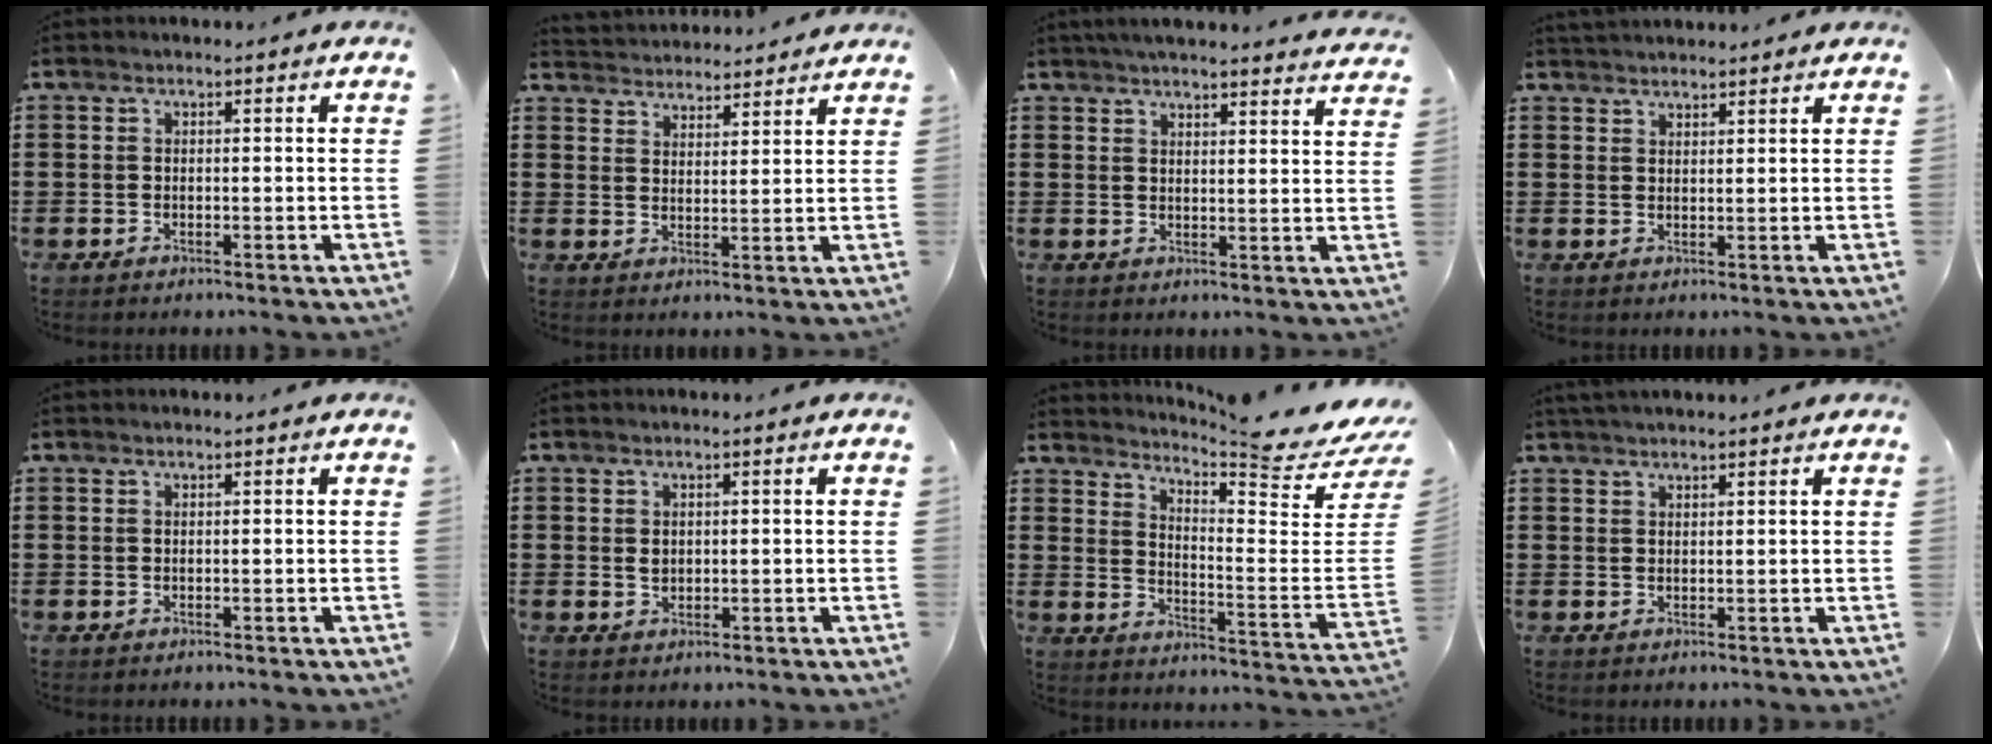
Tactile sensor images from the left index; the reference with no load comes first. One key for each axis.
{"total": 3.4, "fx": 3.4, "fy": 0.1, "fz": -0.6, "tx": -0.002, "ty": -0.015, "tz": 0.061}
{"total": 3.8, "fx": 3.7, "fy": -0.5, "fz": 0.6, "tx": -0.024, "ty": -0.018, "tz": 0.067}
{"total": 1.8, "fx": 1.8, "fy": 0.0, "fz": -0.3, "tx": 0.000, "ty": 0.000, "tz": 0.036}
{"total": 0.0}
{"total": 1.2, "fx": 0.2, "fy": 1.0, "fz": 0.6, "tx": -0.015, "ty": 0.007, "tz": 0.003}
{"total": 6.6, "fx": 6.1, "fy": -0.8, "fz": 2.6, "tx": -0.057, "ty": -0.071, "tz": 0.094}
{"total": 1.4, "fx": 1.4, "fy": 0.0, "fz": 0.3, "tx": -0.009, "ty": 0.000, "tz": 0.027}